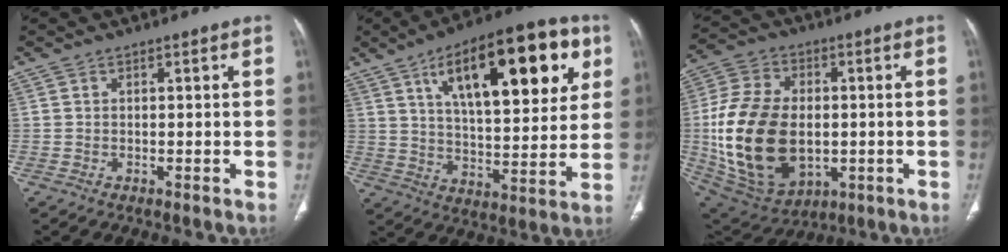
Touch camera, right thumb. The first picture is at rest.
{"total": 25.7, "force": [10.6, 10.1, 21.1], "torque": [-0.277, -0.013, 0.164]}
{"total": 24.0, "force": [-1.6, 15.7, 18.1], "torque": [-0.348, -0.004, -0.007]}